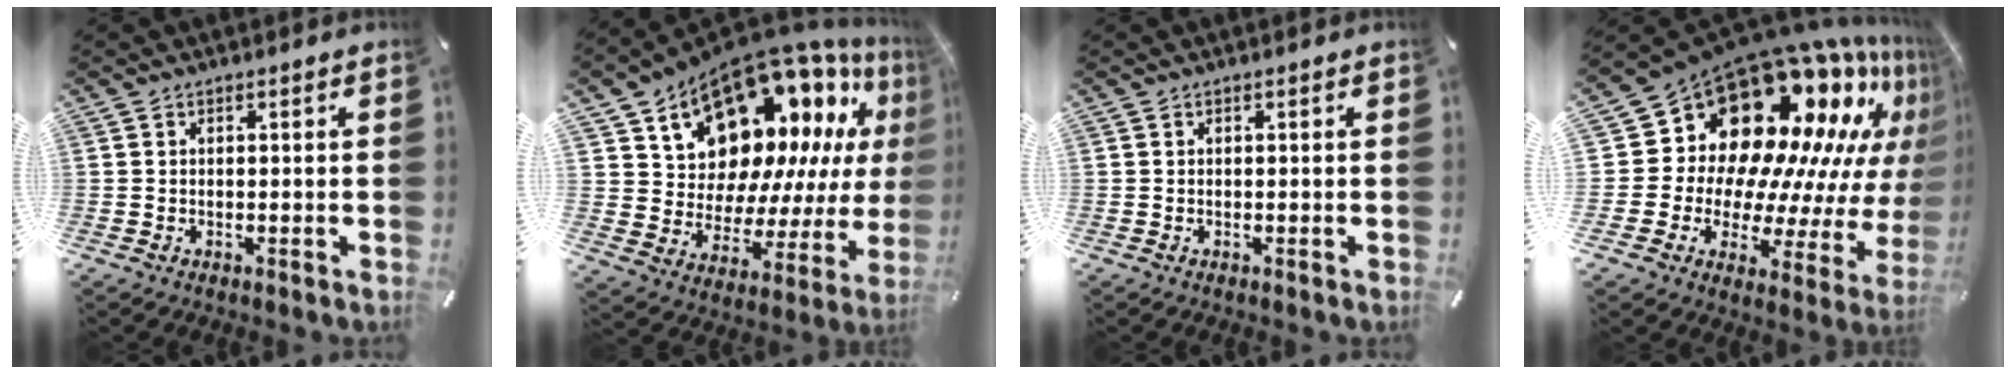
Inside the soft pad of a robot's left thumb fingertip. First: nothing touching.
{"total": 18.7, "force": [13.4, 10.9, 7.2], "torque": [-0.100, -0.127, 0.244]}
{"total": 0.0}
{"total": 22.9, "force": [13.8, 13.6, 12.1], "torque": [-0.200, -0.155, 0.258]}